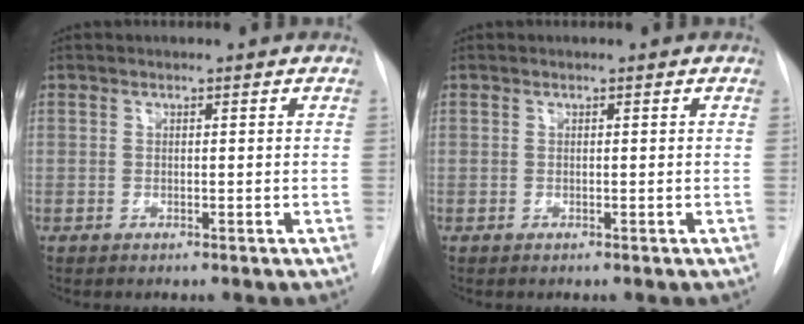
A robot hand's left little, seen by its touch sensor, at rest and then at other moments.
{"total": 0.0}